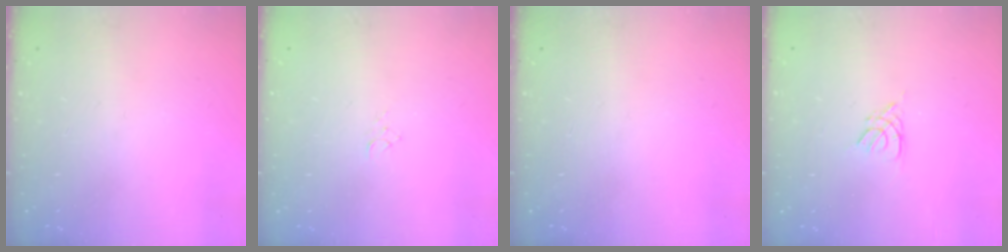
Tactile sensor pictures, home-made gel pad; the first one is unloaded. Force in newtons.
{"total": 2.9, "press": 2.9, "slide": 0.3}
{"total": 0.0}
{"total": 2.7, "press": 2.7, "slide": 0.5}